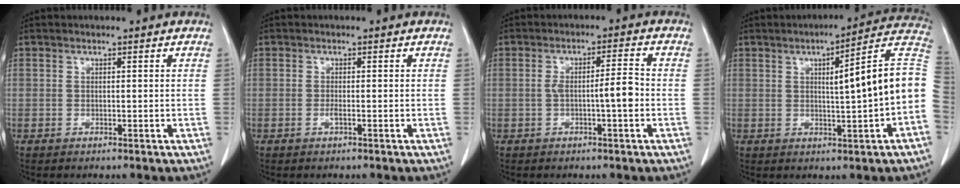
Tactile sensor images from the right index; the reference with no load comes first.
{"total": 0.7, "force": [-0.3, -0.1, 0.6], "torque": [-0.016, -0.002, -0.006]}
{"total": 4.5, "force": [-1.0, 0.3, 4.4], "torque": [-0.076, 0.012, -0.013]}
{"total": 13.1, "force": [-0.2, 0.1, 13.1], "torque": [-0.167, 0.024, -0.008]}